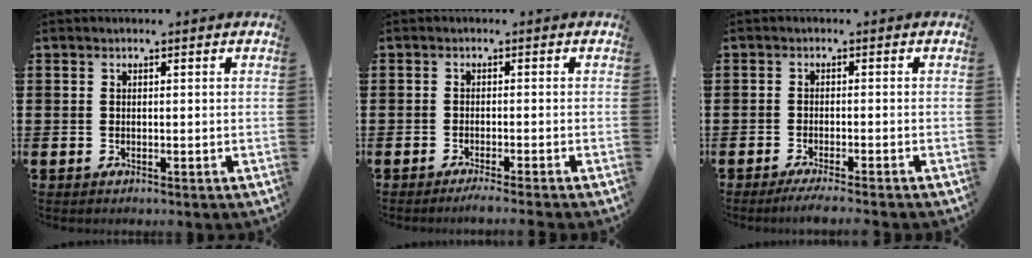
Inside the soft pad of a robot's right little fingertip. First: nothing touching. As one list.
[{"total": 1.3, "force": [-1.0, -0.2, 0.8], "torque": [-0.011, 0.000, -0.019]}, {"total": 1.8, "force": [-1.4, -0.1, 1.1], "torque": [-0.015, 0.002, -0.027]}]